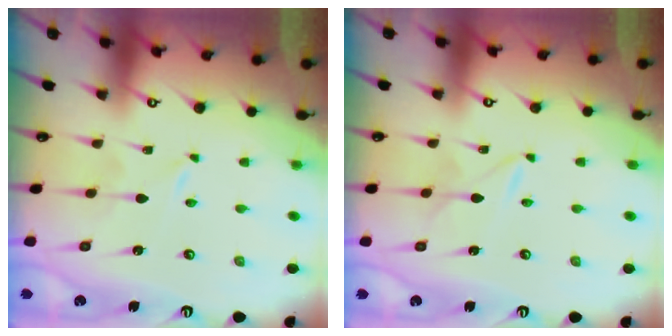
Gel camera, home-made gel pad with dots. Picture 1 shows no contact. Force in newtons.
{"total": 2.3, "press": 2.3, "slide": 0.4}